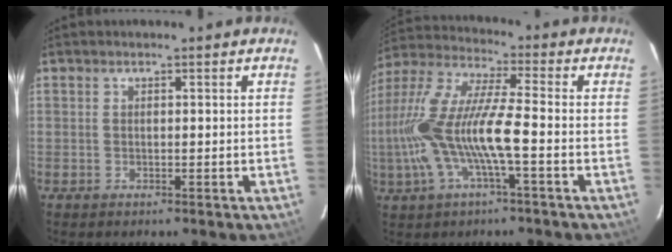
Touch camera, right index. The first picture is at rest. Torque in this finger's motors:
{"motor_torque": [1.23, -0.66, 1.06, 0.21]}